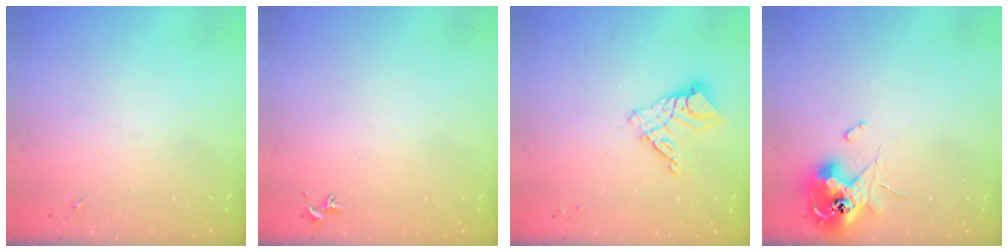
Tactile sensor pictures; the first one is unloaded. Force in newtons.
{"total": 0.7, "press": 0.5, "slide": 0.4}
{"total": 9.7, "press": 9.7, "slide": 1.1}
{"total": 12.7, "press": 12.6, "slide": 1.5}